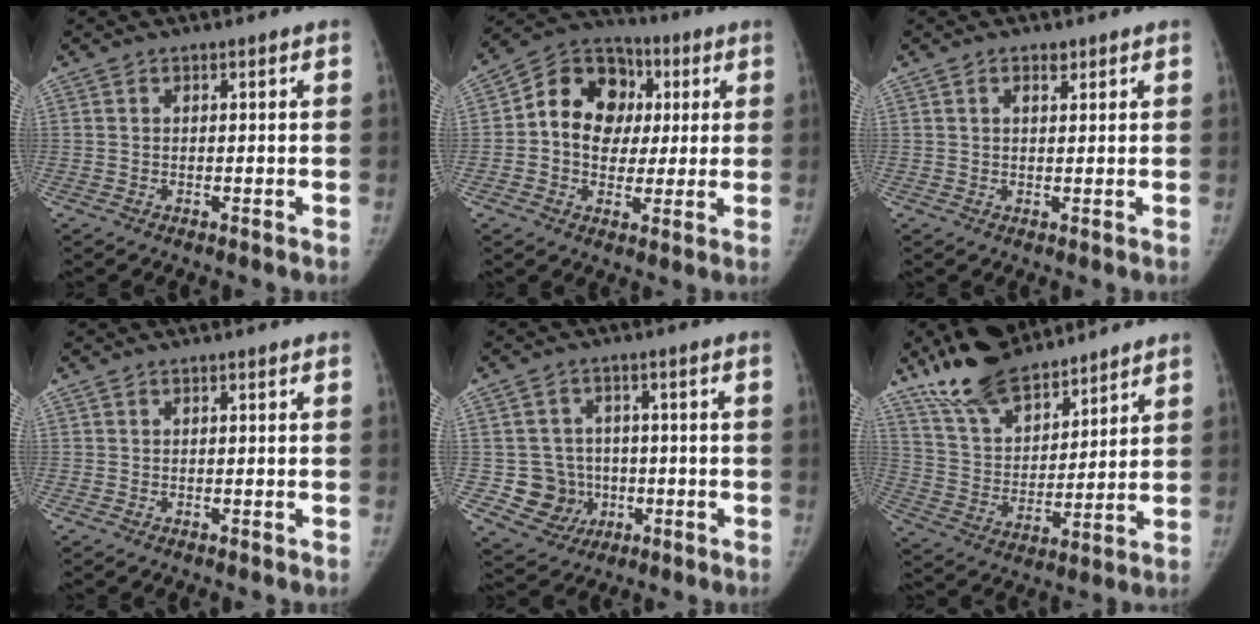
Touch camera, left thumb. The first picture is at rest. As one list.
[{"total": 14.7, "force": [1.9, 11.9, 8.4], "torque": [-0.101, 0.019, 0.021]}, {"total": 1.6, "force": [0.9, 0.9, 1.0], "torque": [-0.006, -0.007, 0.014]}, {"total": 0.0}, {"total": 8.3, "force": [-1.3, 8.0, 1.7], "torque": [0.007, 0.012, -0.012]}, {"total": 16.2, "force": [13.1, 6.4, 6.9], "torque": [-0.086, -0.061, 0.243]}]